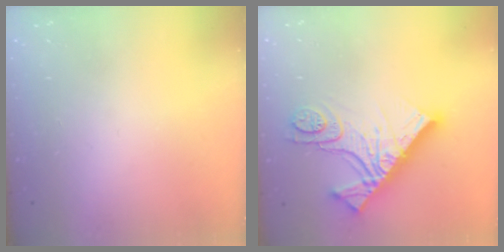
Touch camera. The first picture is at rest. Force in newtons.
{"total": 16.4, "press": 16.3, "slide": 1.6}